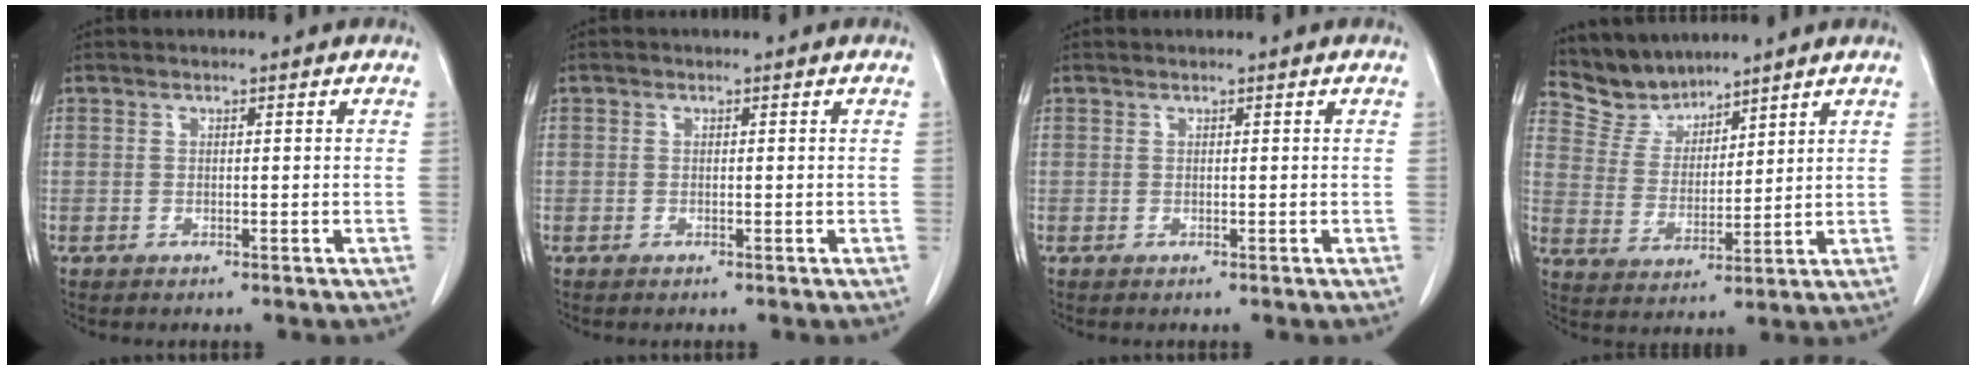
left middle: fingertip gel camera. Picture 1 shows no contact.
{"total": 0.0}
{"total": 0.0}
{"total": 6.8, "force": [6.5, 1.8, -0.3], "torque": [-0.004, 0.006, 0.142]}